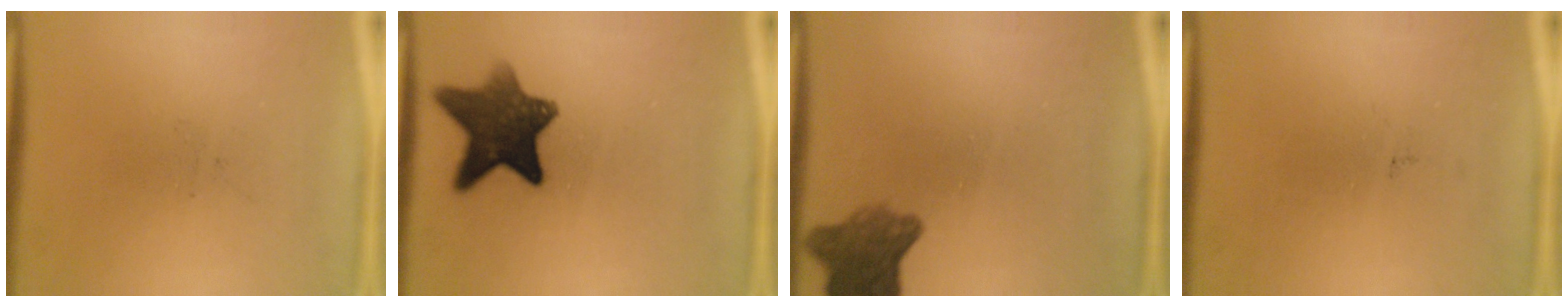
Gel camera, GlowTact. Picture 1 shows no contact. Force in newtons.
{"total": 11.3}
{"total": 7.3}
{"total": 0.0}